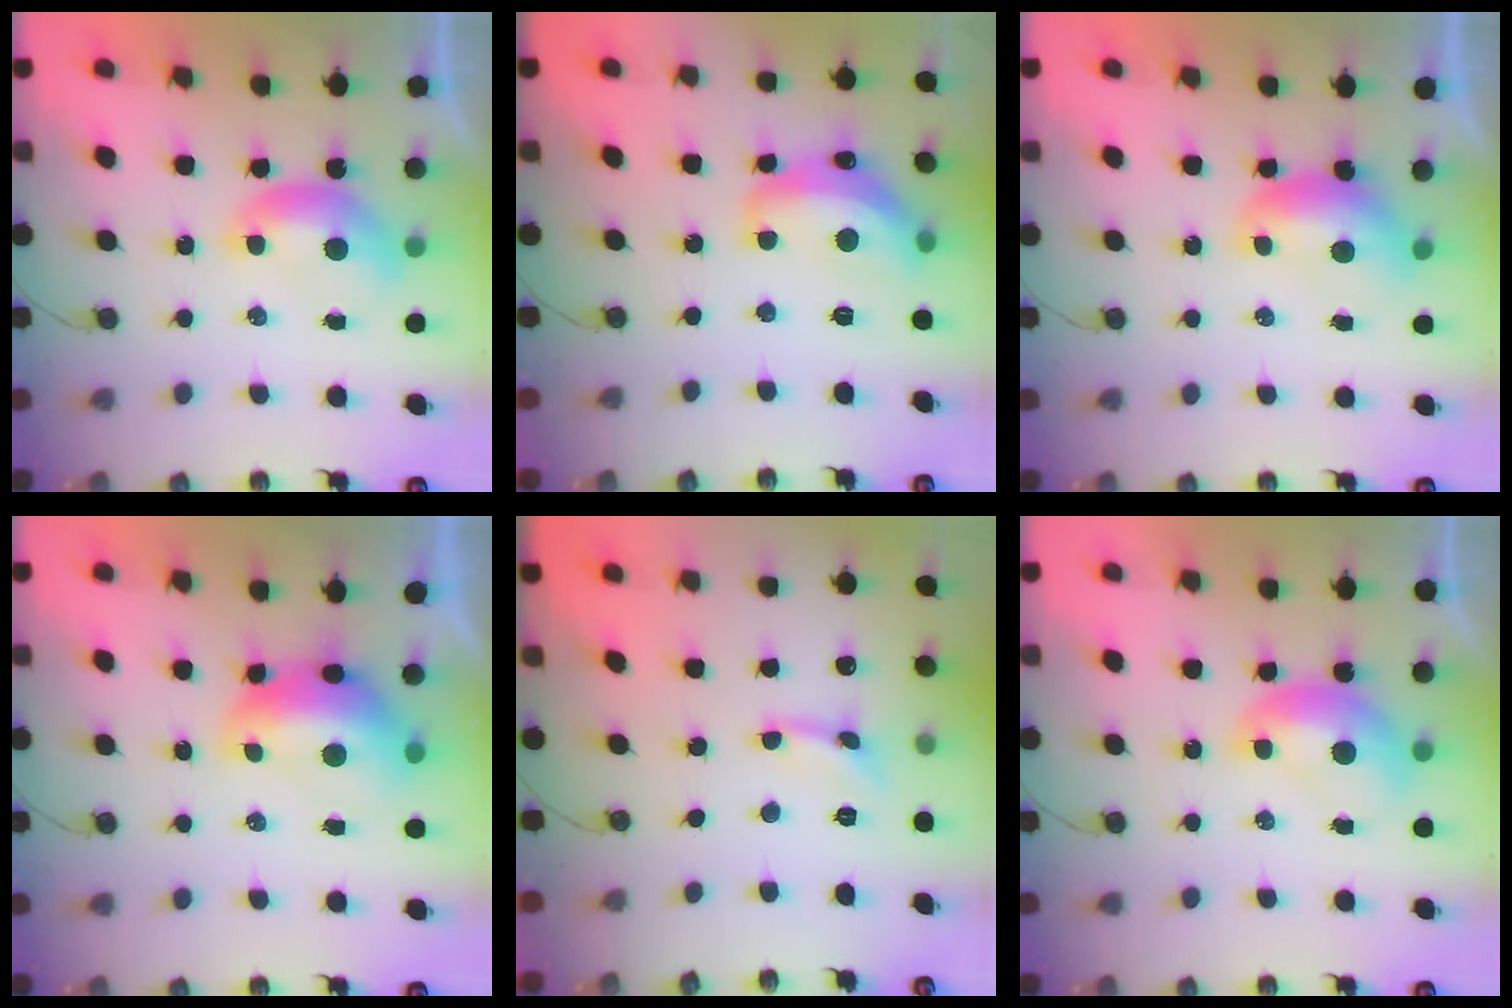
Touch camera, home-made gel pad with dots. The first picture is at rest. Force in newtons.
{"total": 9.3, "press": 9.3, "slide": 0.6}
{"total": 1.2, "press": 1.1, "slide": 0.3}
{"total": 2.9, "press": 2.9, "slide": 0.7}
{"total": 0.0}
{"total": 1.6, "press": 1.5, "slide": 0.2}